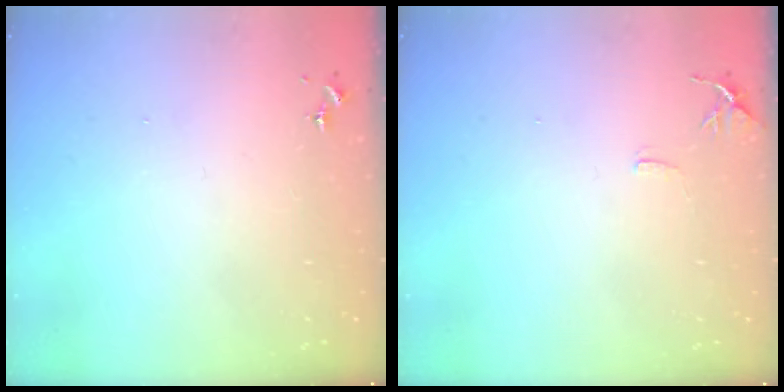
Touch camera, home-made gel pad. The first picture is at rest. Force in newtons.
{"total": 6.2, "press": 6.1, "slide": 0.7}